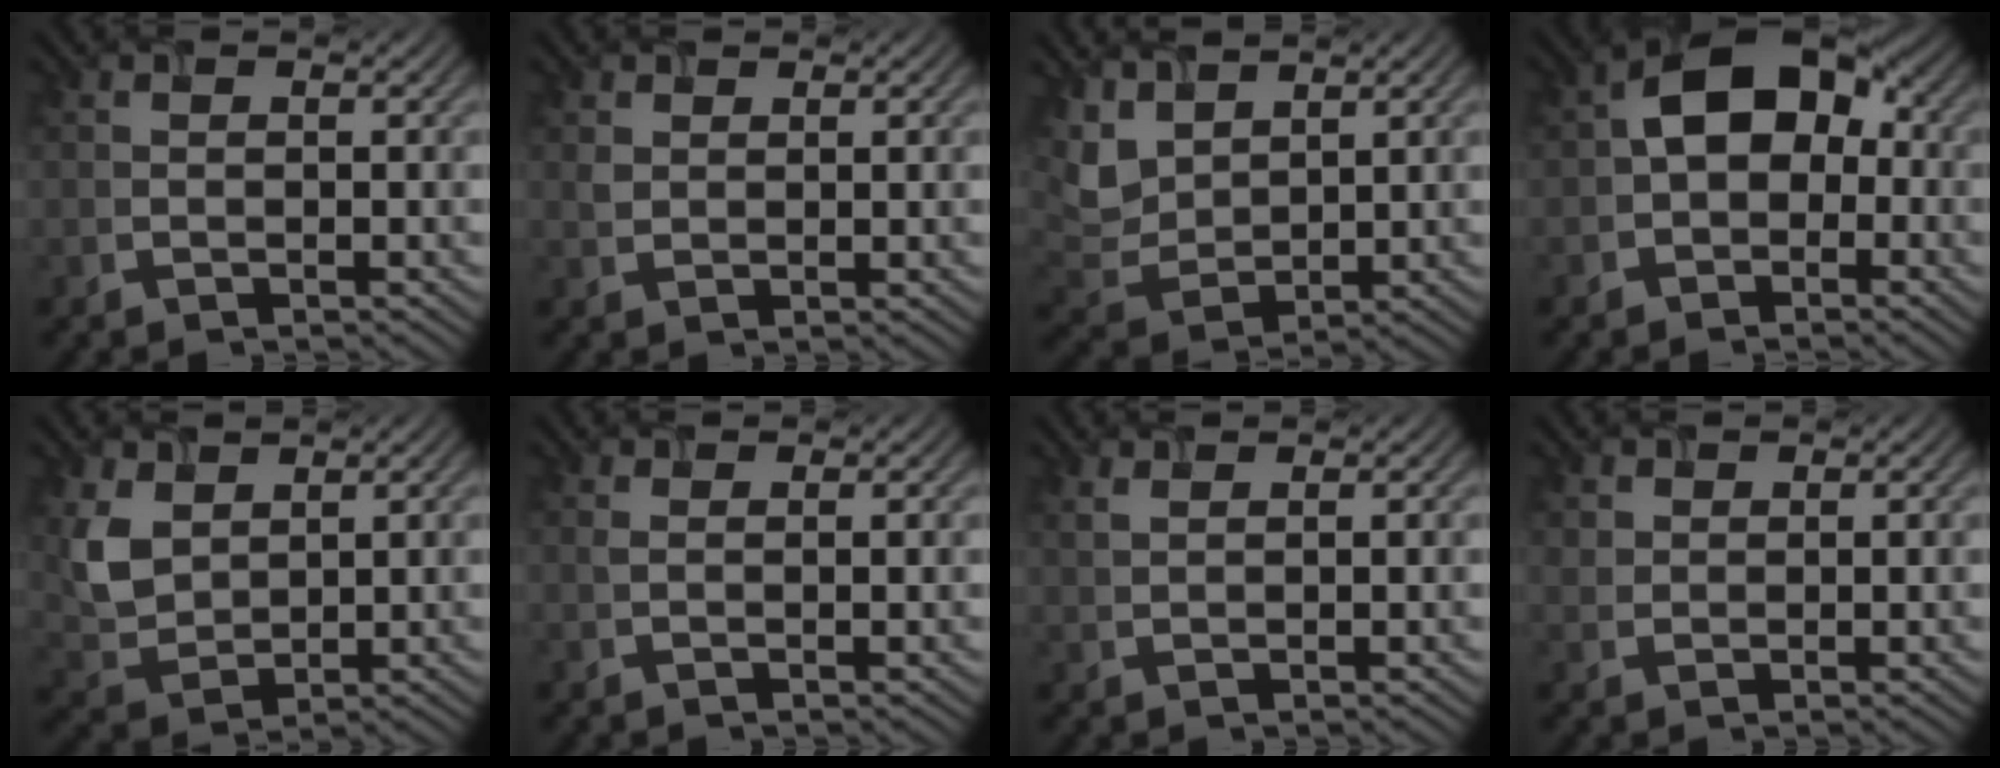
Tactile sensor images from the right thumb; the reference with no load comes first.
{"total": 1.2, "force": [0.9, 0.7, 0.3], "torque": [-0.013, -0.003, 0.028]}
{"total": 5.9, "force": [4.2, 3.2, 2.7], "torque": [-0.088, -0.002, 0.094]}
{"total": 7.9, "force": [-0.3, 5.7, 5.5], "torque": [-0.086, 0.014, -0.016]}
{"total": 4.9, "force": [2.6, 3.4, 2.4], "torque": [-0.074, -0.011, 0.066]}
{"total": 0.9, "force": [0.6, 0.2, 0.7], "torque": [-0.013, 0.002, 0.017]}
{"total": 2.0, "force": [1.7, 0.5, 1.0], "torque": [-0.020, 0.001, 0.036]}
{"total": 1.7, "force": [1.3, 1.0, 0.3], "torque": [-0.014, -0.001, 0.039]}